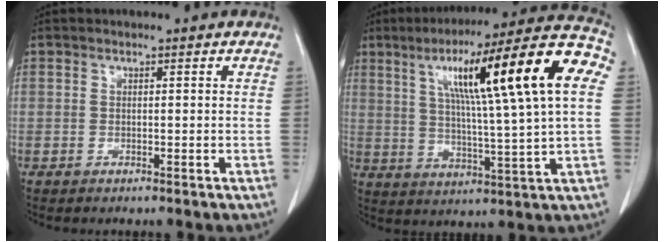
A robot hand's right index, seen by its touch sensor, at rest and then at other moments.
{"total": 22.0, "force": [5.9, 0.6, 21.2], "torque": [-0.314, 0.031, 0.082]}